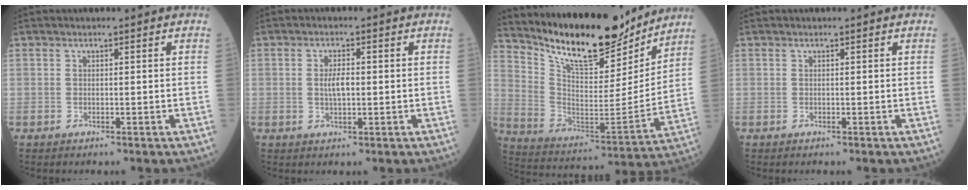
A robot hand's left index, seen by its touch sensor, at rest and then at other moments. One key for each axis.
{"total": 3.0, "fx": 0.0, "fy": 1.0, "fz": 2.8, "tx": -0.057, "ty": 0.002, "tz": 0.001}
{"total": 18.0, "fx": 15.9, "fy": 4.4, "fz": 7.4, "tx": -0.141, "ty": -0.029, "tz": 0.267}
{"total": 0.0}